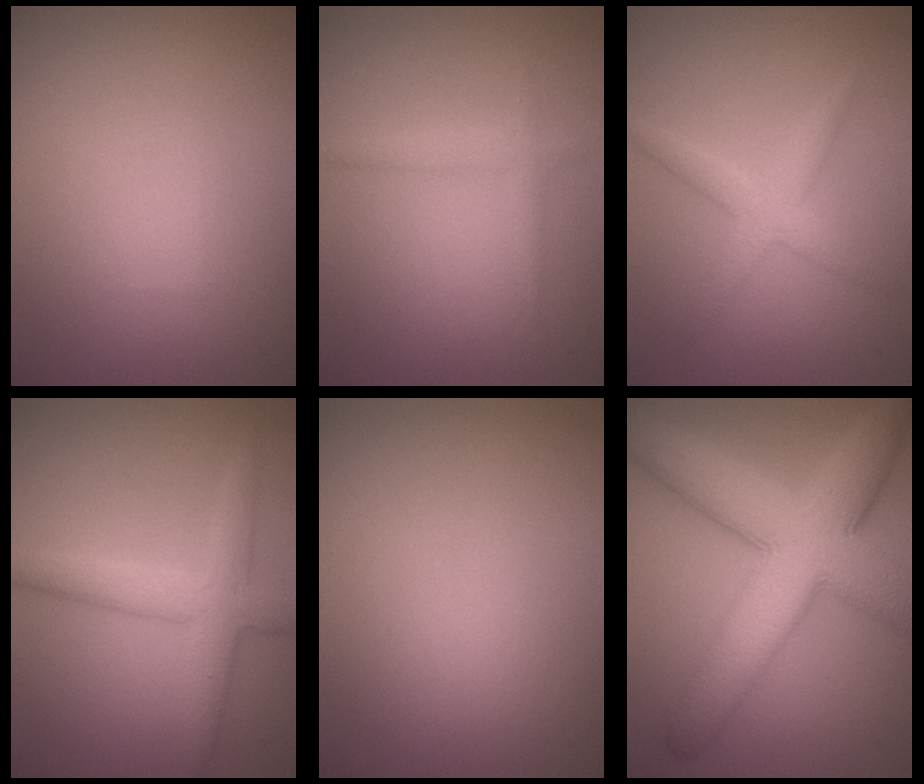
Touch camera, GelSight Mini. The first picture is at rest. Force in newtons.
{"total": 1.4, "press": 1.4, "slide": 0.0}
{"total": 2.6, "press": 2.6, "slide": 0.1}
{"total": 4.0, "press": 4.0, "slide": 0.1}
{"total": 0.0}
{"total": 11.3, "press": 11.3, "slide": 0.3}